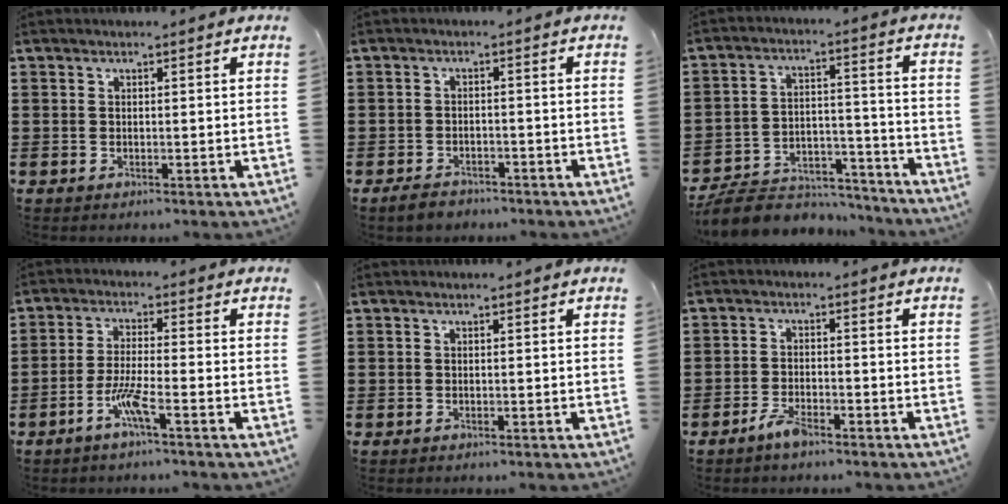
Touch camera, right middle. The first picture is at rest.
{"total": 2.1, "force": [-1.9, 0.8, 0.3], "torque": [-0.013, 0.004, -0.041]}
{"total": 8.2, "force": [-7.8, 2.1, 1.5], "torque": [-0.026, 0.024, -0.151]}
{"total": 5.1, "force": [-3.0, 0.4, 4.1], "torque": [-0.089, -0.007, -0.058]}
{"total": 0.0}
{"total": 3.0, "force": [-2.6, 0.9, 1.3], "torque": [-0.030, 0.004, -0.051]}